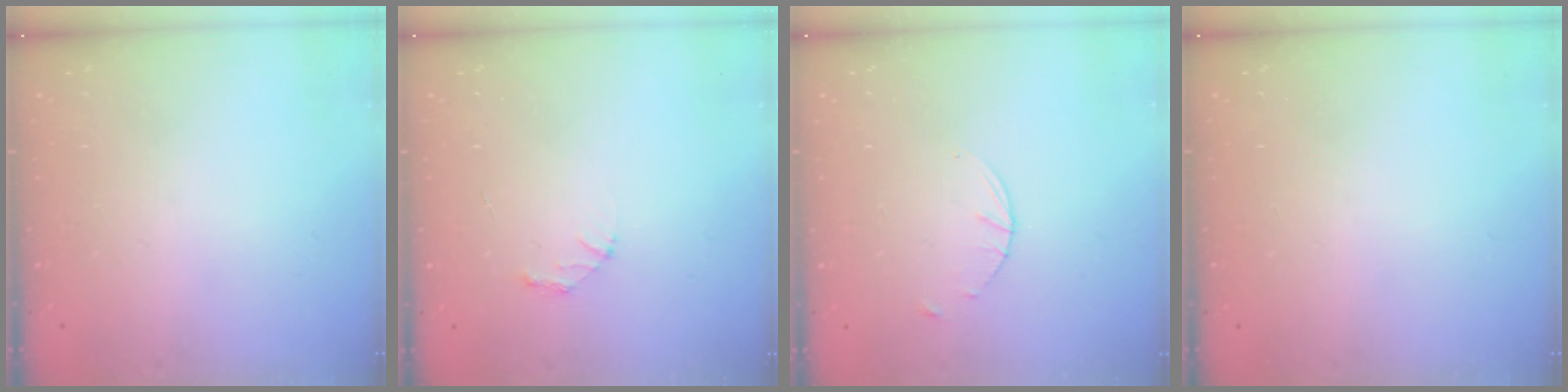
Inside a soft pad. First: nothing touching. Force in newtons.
{"total": 2.1, "press": 2.1, "slide": 0.2}
{"total": 1.6, "press": 1.6, "slide": 0.2}
{"total": 0.0}